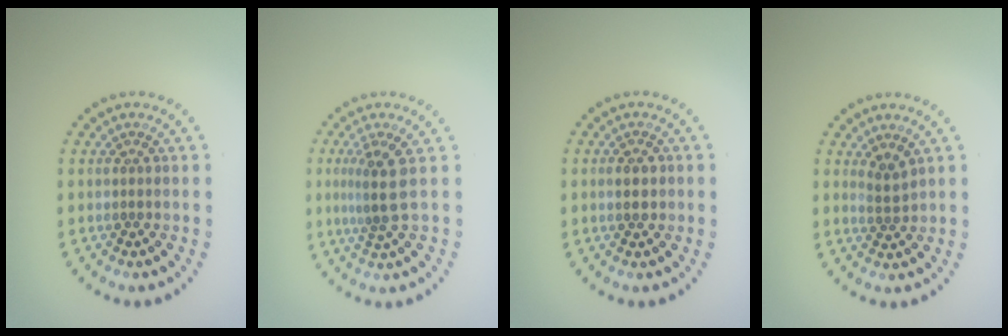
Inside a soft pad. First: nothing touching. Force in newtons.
{"total": 2.9, "press": 2.2, "slide": 1.9}
{"total": 2.1, "press": 2.1, "slide": 0.0}
{"total": 1.4, "press": 1.0, "slide": 0.9}